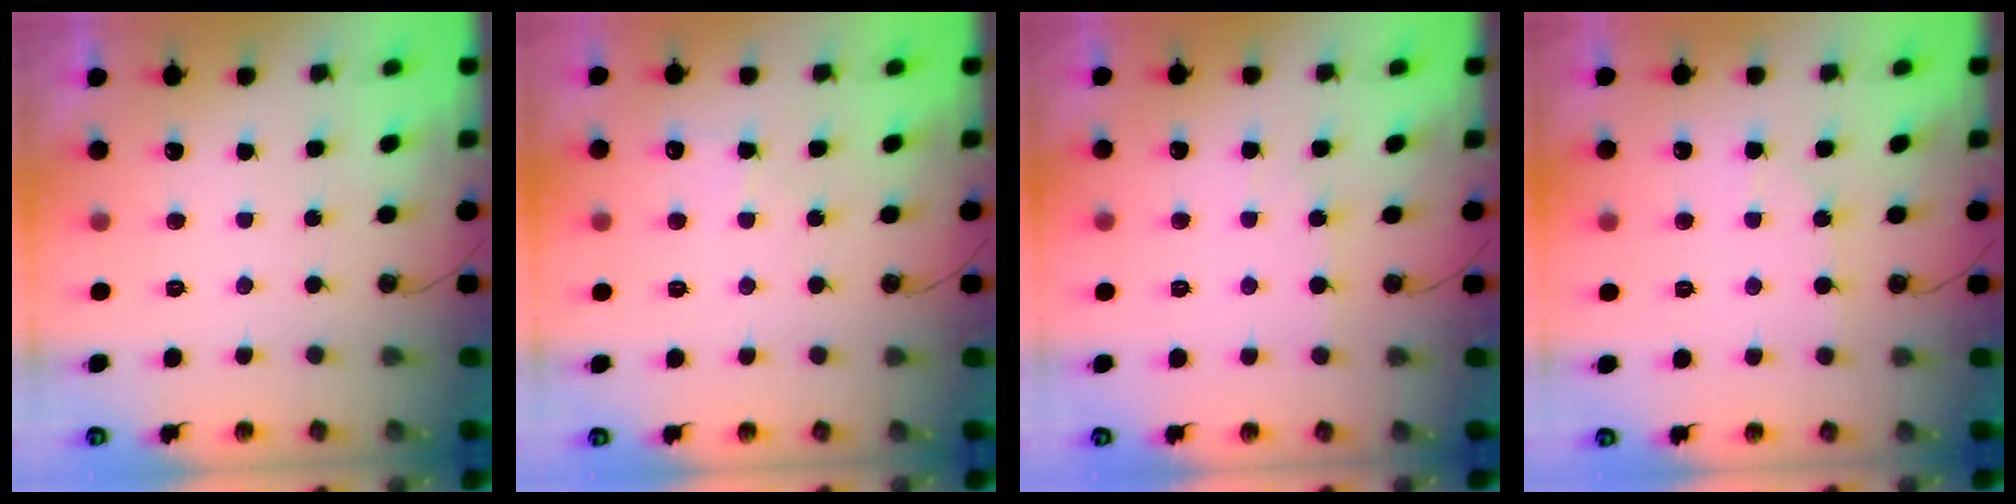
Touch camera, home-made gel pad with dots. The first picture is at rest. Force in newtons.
{"total": 4.9, "press": 4.8, "slide": 0.6}
{"total": 3.1, "press": 3.0, "slide": 0.4}
{"total": 3.4, "press": 3.4, "slide": 0.5}